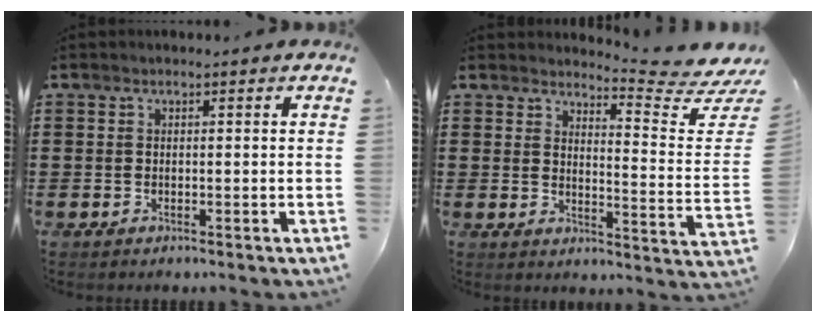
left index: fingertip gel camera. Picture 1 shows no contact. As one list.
[{"total": 5.1, "force": [4.6, 0.0, 2.1], "torque": [-0.034, -0.049, 0.069]}]